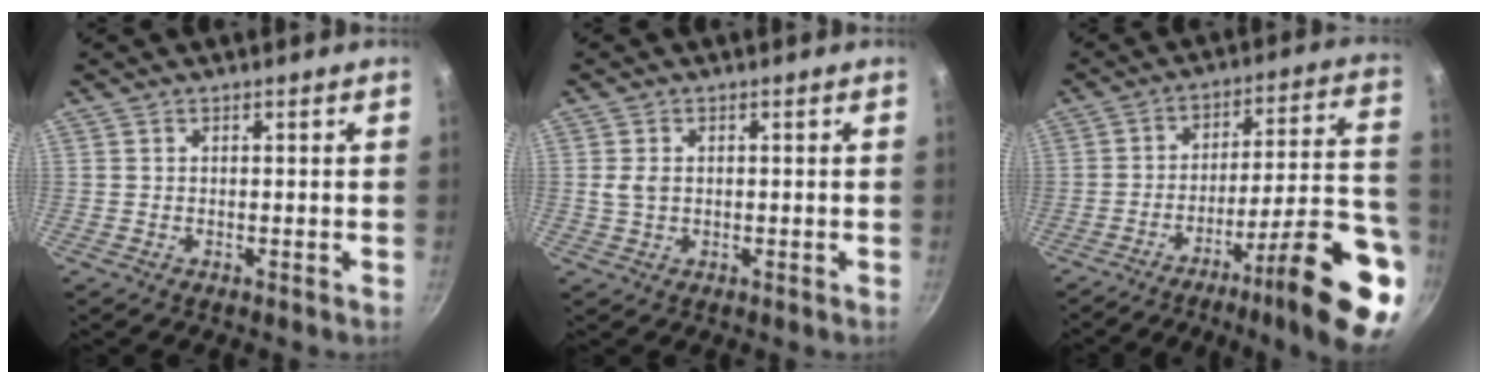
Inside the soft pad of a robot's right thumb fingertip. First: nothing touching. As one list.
[{"total": 2.6, "force": [0.4, 2.0, 1.7], "torque": [-0.028, -0.001, 0.008]}, {"total": 22.5, "force": [-11.3, 4.6, 18.8], "torque": [-0.222, 0.055, -0.168]}]